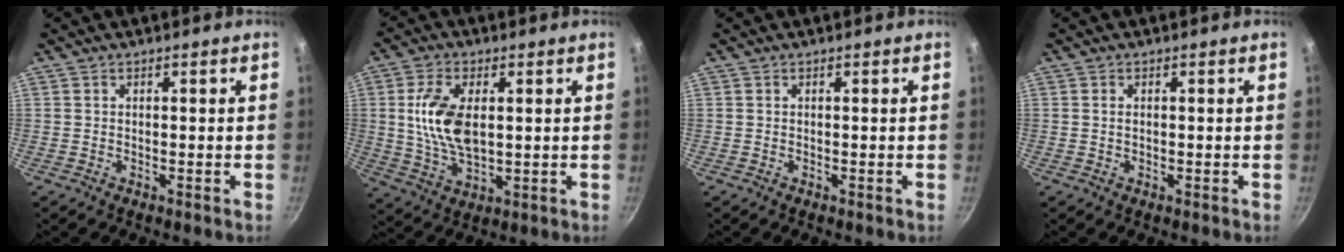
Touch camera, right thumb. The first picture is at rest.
{"total": 11.6, "force": [1.8, 6.3, 9.5], "torque": [-0.177, -0.006, 0.037]}
{"total": 0.0}
{"total": 0.9, "force": [0.1, 0.6, 0.6], "torque": [-0.009, 0.002, 0.002]}